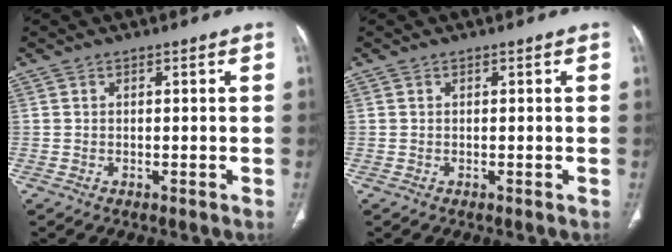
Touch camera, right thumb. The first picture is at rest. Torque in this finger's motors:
{"motor_torque": [0.00, 0.00, -0.03, 0.02, 0.00]}